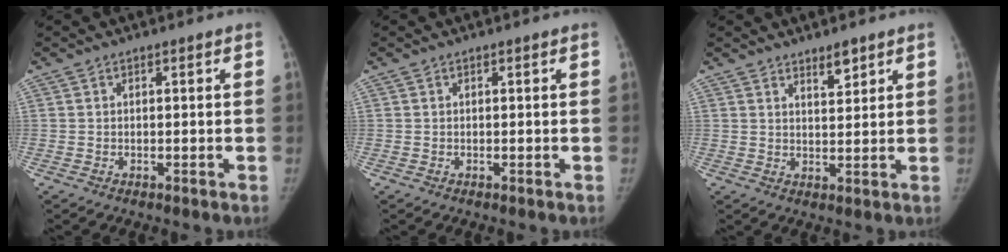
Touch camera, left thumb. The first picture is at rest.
{"total": 0.0}
{"total": 3.3, "force": [2.5, 1.1, 1.8], "torque": [-0.019, -0.021, 0.042]}